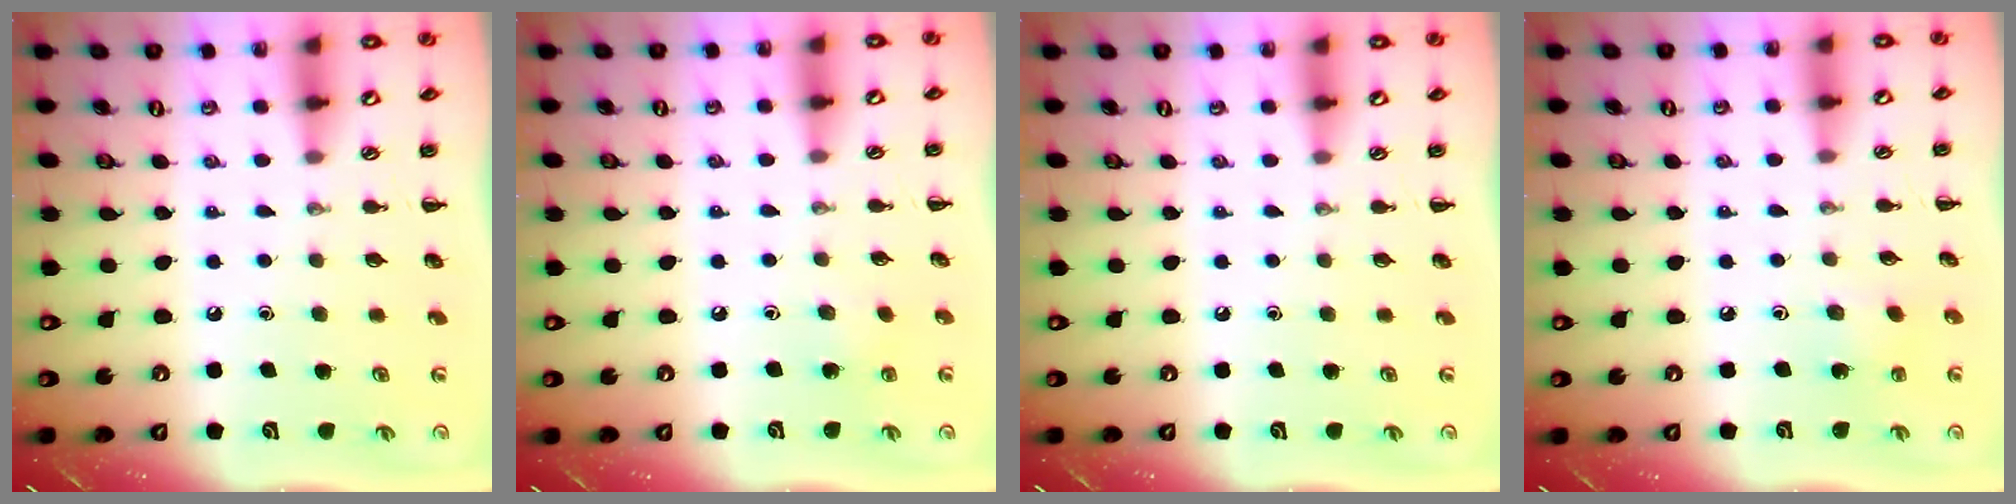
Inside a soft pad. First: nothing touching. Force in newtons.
{"total": 3.3, "press": 3.1, "slide": 1.0}
{"total": 0.0}
{"total": 2.7, "press": 2.6, "slide": 0.8}